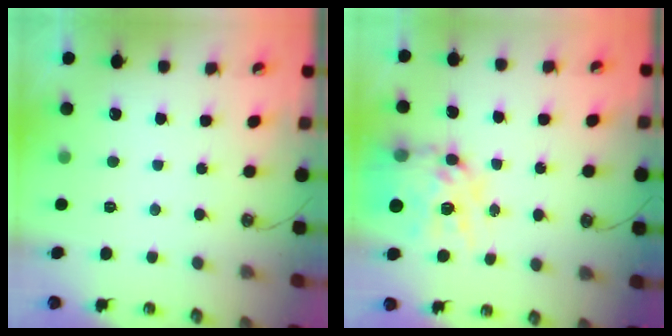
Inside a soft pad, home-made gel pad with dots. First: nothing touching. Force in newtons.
{"total": 16.9, "press": 16.9, "slide": 1.7}